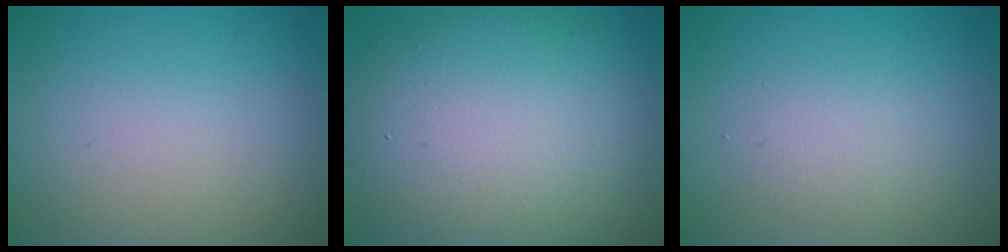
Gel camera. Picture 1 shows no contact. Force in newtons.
{"total": 13.9, "press": 13.9, "slide": 0.3}
{"total": 1.7, "press": 1.7, "slide": 0.2}